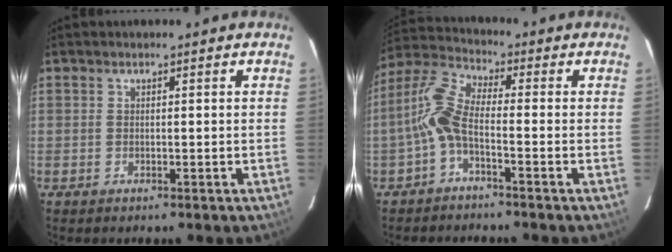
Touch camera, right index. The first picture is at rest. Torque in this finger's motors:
{"motor_torque": [1.14, -0.44, 0.64, 0.18]}